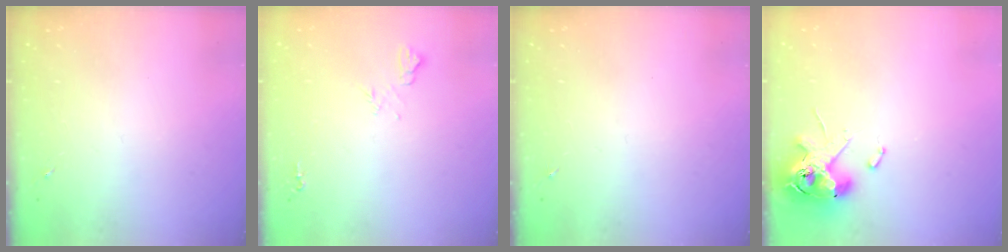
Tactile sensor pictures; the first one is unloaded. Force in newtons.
{"total": 5.8, "press": 5.8, "slide": 0.7}
{"total": 0.0}
{"total": 12.1, "press": 11.9, "slide": 1.9}